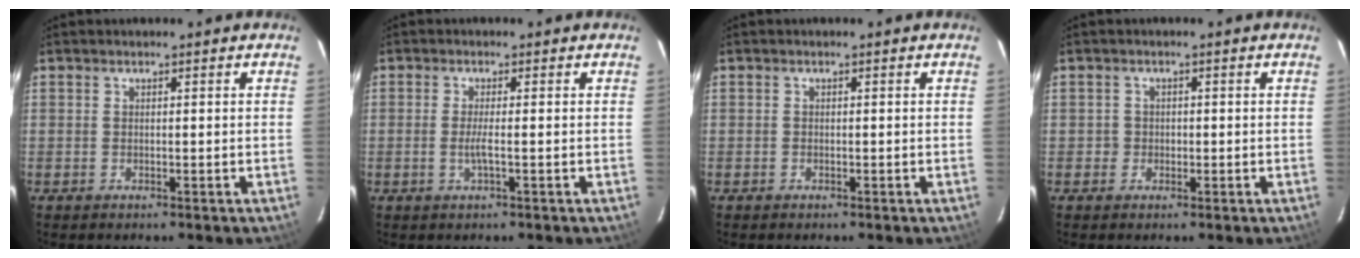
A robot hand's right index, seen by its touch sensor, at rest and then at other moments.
{"total": 2.3, "force": [-0.6, -0.3, 2.2], "torque": [-0.043, -0.003, -0.012]}
{"total": 0.5, "force": [-0.4, 0.3, 0.0], "torque": [0.000, 0.000, -0.009]}
{"total": 1.7, "force": [-0.6, 1.7, 0.0], "torque": [0.000, 0.005, -0.008]}